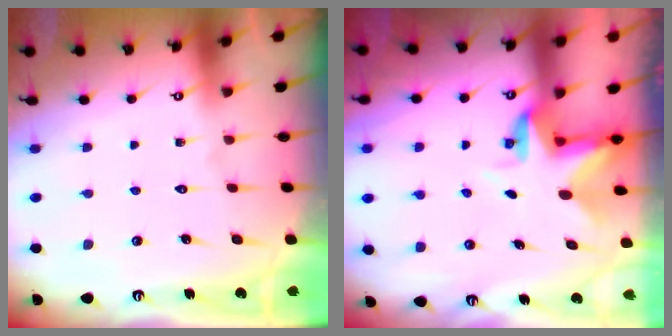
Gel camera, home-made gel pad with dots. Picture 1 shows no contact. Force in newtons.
{"total": 3.9, "press": 3.9, "slide": 0.3}